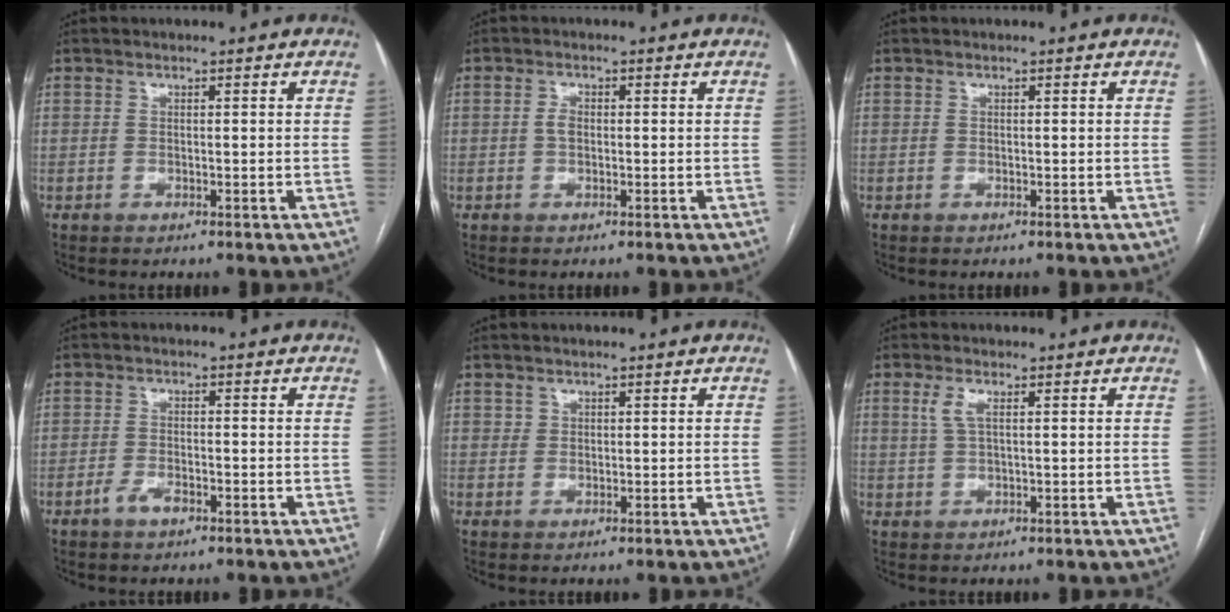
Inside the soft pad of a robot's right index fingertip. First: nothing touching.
{"total": 1.9, "force": [0.0, 1.1, 1.5], "torque": [-0.028, 0.006, -0.002]}
{"total": 0.0}
{"total": 2.5, "force": [-1.5, 1.0, 1.7], "torque": [-0.032, 0.002, -0.028]}
{"total": 0.9, "force": [0.5, 0.7, 0.0], "torque": [0.011, 0.000, 0.005]}
{"total": 2.6, "force": [1.0, 0.7, 2.3], "torque": [-0.057, 0.007, 0.024]}